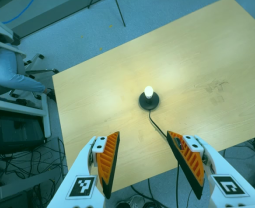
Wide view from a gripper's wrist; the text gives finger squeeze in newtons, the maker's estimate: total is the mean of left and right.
{"total": 0.0}